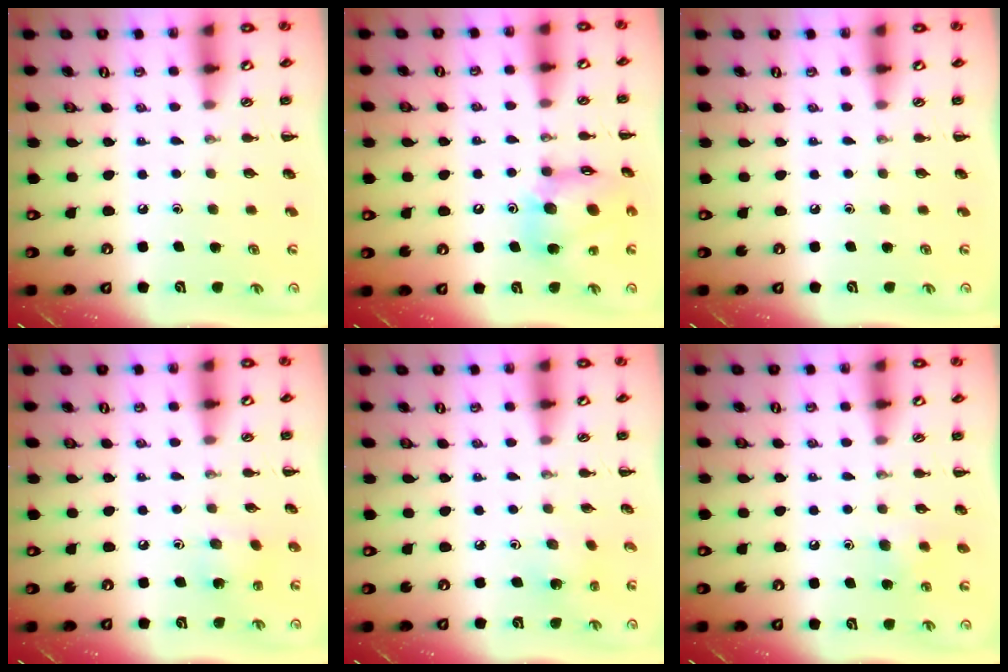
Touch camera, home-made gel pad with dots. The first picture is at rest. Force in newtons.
{"total": 15.3, "press": 15.1, "slide": 2.5}
{"total": 0.0}
{"total": 5.4, "press": 5.3, "slide": 1.1}
{"total": 3.0, "press": 2.8, "slide": 0.9}
{"total": 5.7, "press": 5.3, "slide": 2.0}